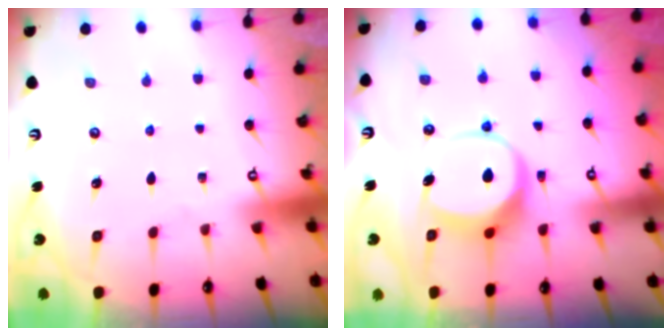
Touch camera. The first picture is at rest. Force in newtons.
{"total": 9.1, "press": 9.1, "slide": 0.6}